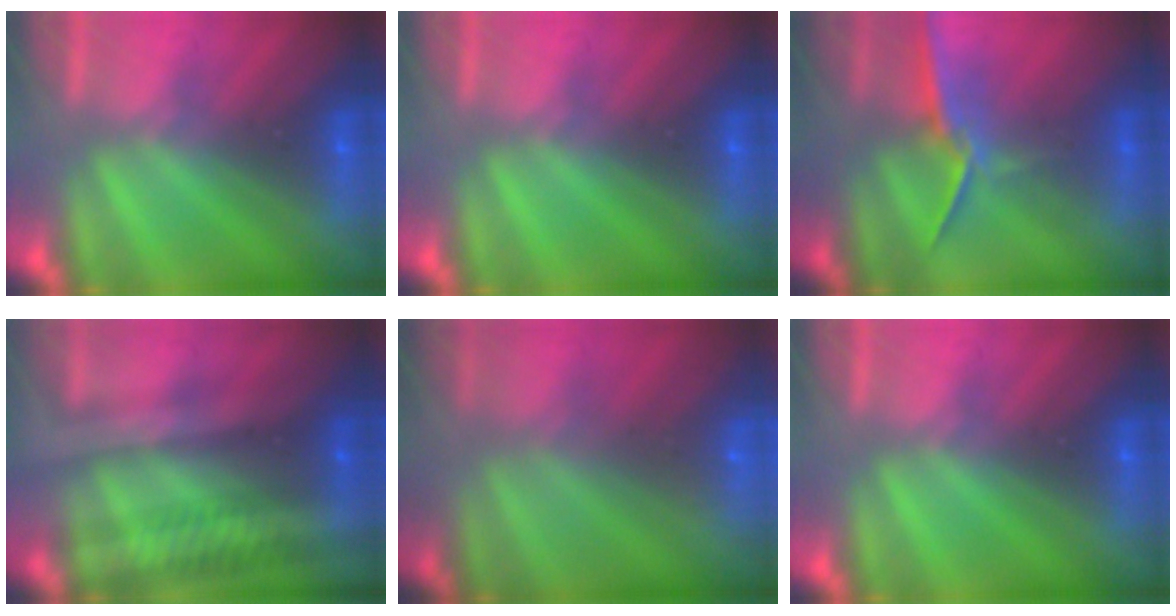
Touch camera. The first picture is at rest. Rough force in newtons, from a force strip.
{"total": 0.0}
{"total": 1.2}
{"total": 2.4}
{"total": 7.1}
{"total": 0.0}